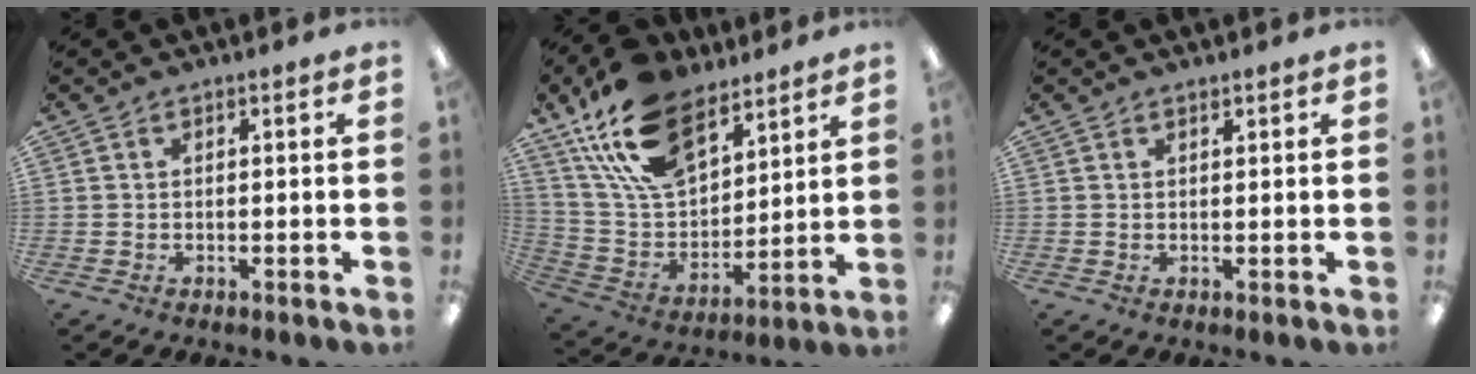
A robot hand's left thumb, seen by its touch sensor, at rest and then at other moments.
{"total": 20.4, "force": [13.4, 10.9, 10.8], "torque": [-0.222, -0.061, 0.248]}
{"total": 0.8, "force": [0.7, 0.3, 0.2], "torque": [0.004, -0.005, 0.012]}